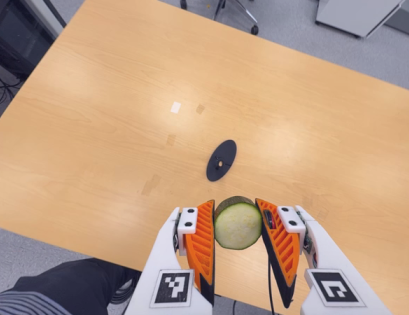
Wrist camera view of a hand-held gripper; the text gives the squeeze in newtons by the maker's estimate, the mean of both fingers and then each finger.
{"total": 11.4, "left": 10.4, "right": 12.3}